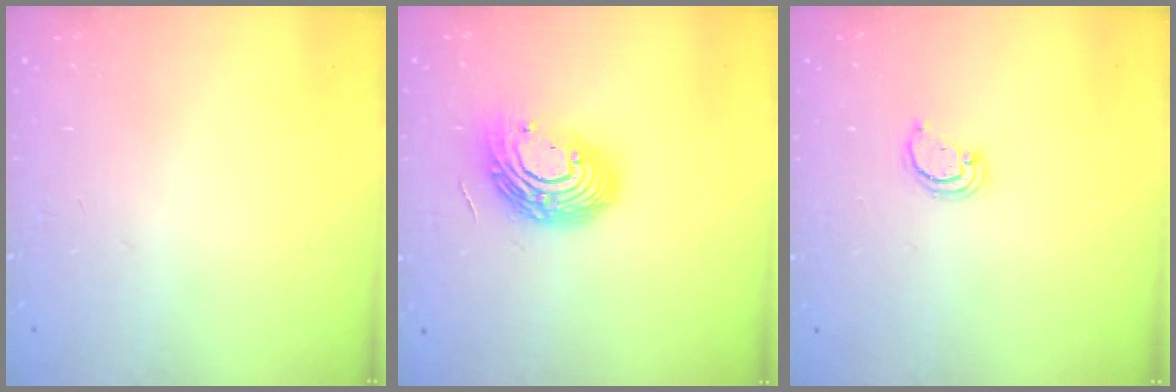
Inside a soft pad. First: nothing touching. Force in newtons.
{"total": 14.2, "press": 14.2, "slide": 1.1}
{"total": 2.6, "press": 2.6, "slide": 0.2}